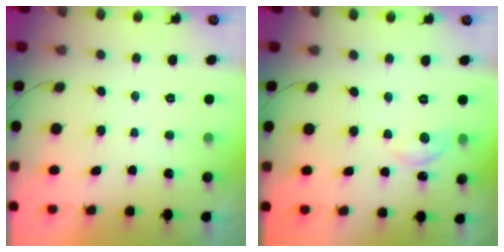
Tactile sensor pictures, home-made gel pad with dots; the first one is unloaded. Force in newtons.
{"total": 5.5, "press": 5.5, "slide": 0.7}